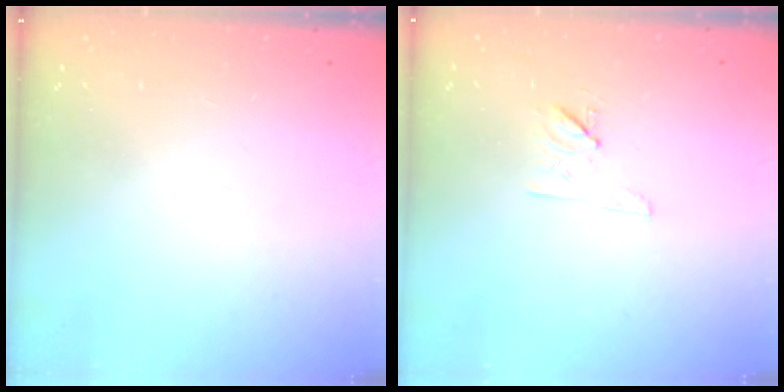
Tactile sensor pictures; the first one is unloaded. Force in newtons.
{"total": 6.7, "press": 6.6, "slide": 1.1}